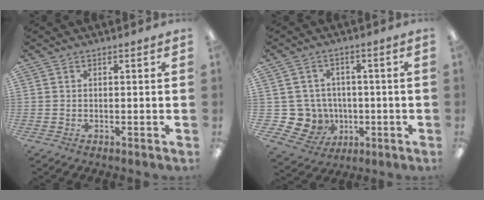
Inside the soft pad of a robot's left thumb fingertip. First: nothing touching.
{"total": 8.9, "force": [-0.7, 8.8, 1.4], "torque": [-0.067, 0.002, 0.000]}